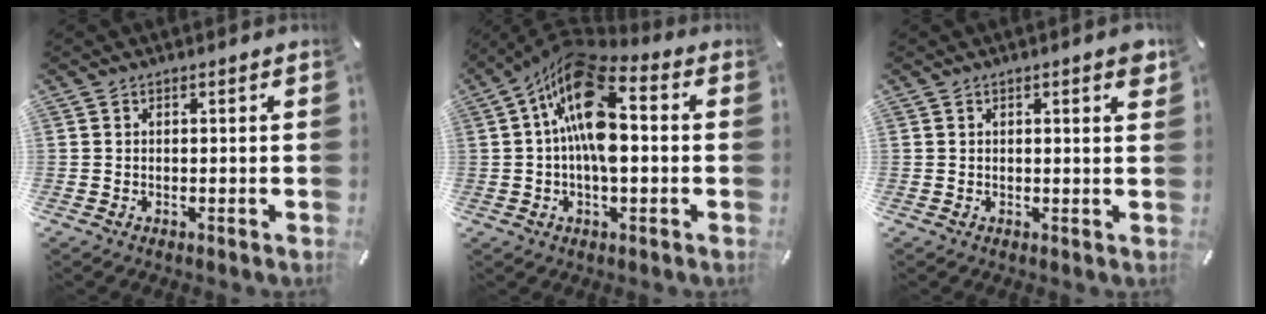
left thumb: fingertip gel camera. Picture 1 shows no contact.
{"total": 16.1, "force": [1.9, 7.6, 14.0], "torque": [-0.262, -0.017, 0.033]}
{"total": 2.4, "force": [0.9, 0.6, 2.2], "torque": [-0.027, -0.005, 0.012]}